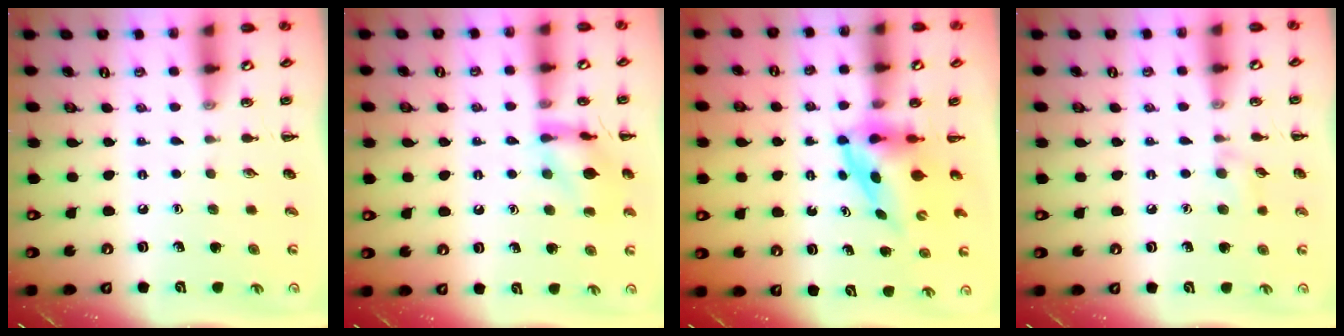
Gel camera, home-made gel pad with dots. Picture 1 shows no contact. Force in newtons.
{"total": 12.3, "press": 12.2, "slide": 0.9}
{"total": 3.7, "press": 3.6, "slide": 0.6}
{"total": 5.8, "press": 5.4, "slide": 2.1}